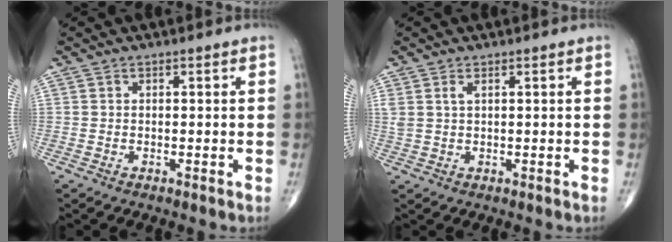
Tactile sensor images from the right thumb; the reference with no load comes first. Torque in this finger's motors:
{"motor_torque": [-0.14, 0.13, 0.32, 0.17, 0.01]}